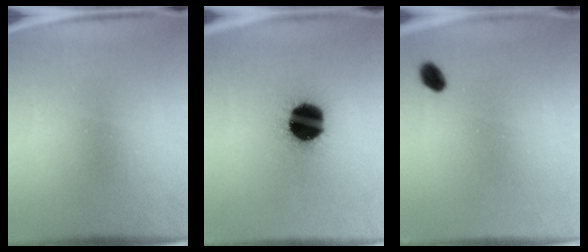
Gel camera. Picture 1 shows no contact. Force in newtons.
{"total": 19.9}
{"total": 2.8}